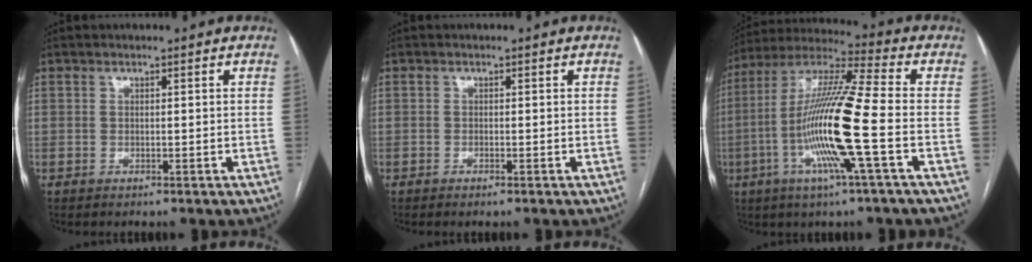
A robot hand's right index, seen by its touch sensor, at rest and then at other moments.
{"total": 0.6, "force": [-0.5, -0.1, 0.3], "torque": [-0.007, -0.002, -0.008]}
{"total": 16.5, "force": [-4.0, -0.6, 16.0], "torque": [-0.317, -0.006, -0.088]}